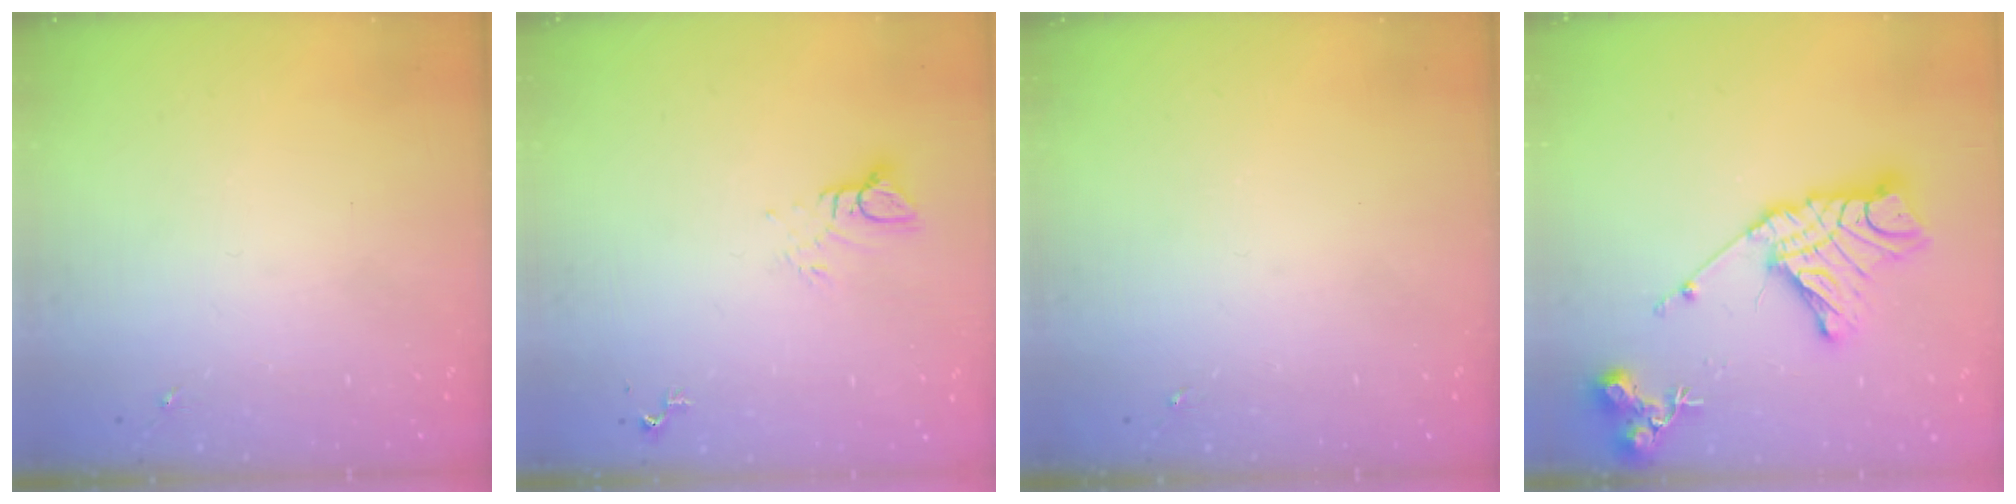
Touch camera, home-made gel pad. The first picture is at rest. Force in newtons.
{"total": 5.6, "press": 5.6, "slide": 0.0}
{"total": 0.0}
{"total": 19.1, "press": 19.0, "slide": 1.8}